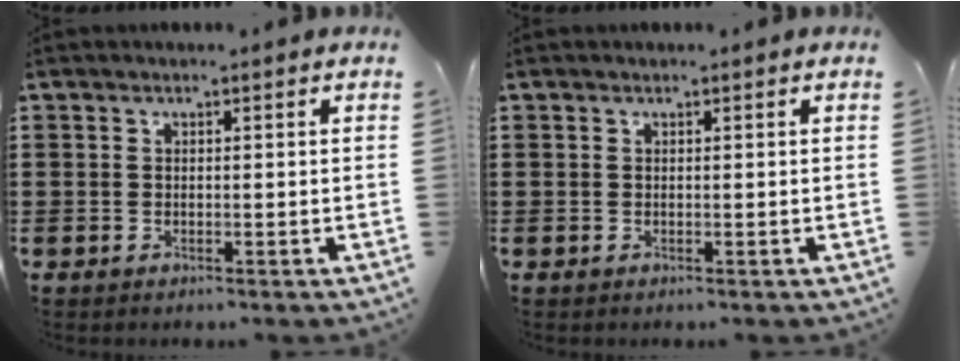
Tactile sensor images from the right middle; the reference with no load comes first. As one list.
[{"total": 0.0}]